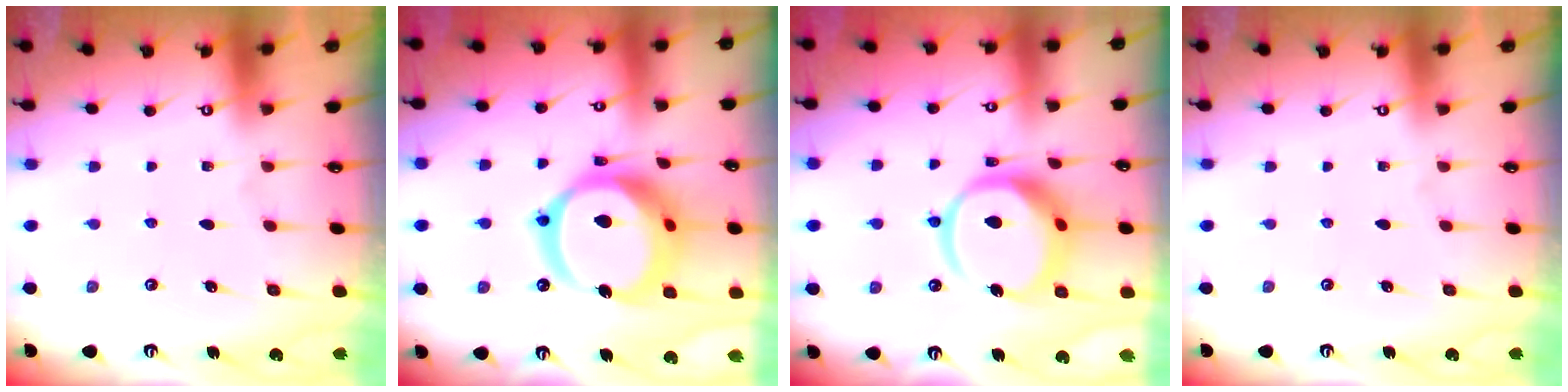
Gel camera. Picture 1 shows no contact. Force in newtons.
{"total": 21.8, "press": 21.7, "slide": 2.4}
{"total": 16.2, "press": 16.1, "slide": 1.8}
{"total": 0.0}